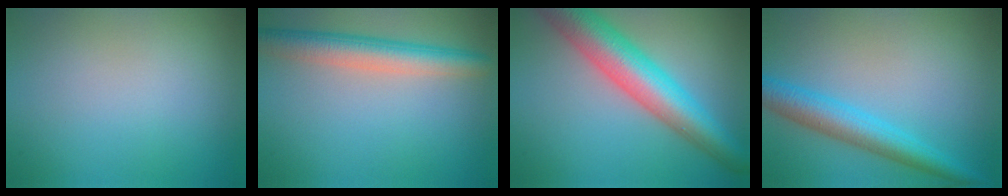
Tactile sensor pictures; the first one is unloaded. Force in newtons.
{"total": 4.7, "press": 4.7, "slide": 0.2}
{"total": 8.5, "press": 8.5, "slide": 0.3}
{"total": 4.7, "press": 4.7, "slide": 0.1}